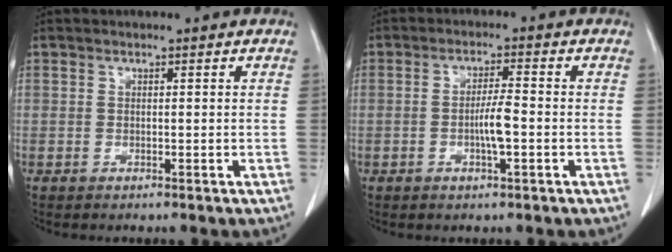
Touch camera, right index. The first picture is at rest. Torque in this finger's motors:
{"motor_torque": [0.66, 0.07, 0.15, 0.05]}